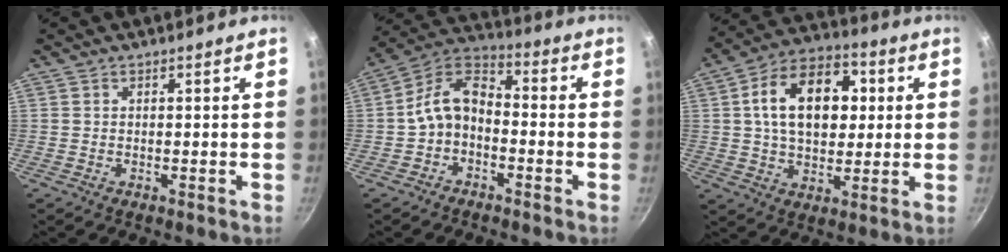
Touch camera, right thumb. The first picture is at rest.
{"total": 9.4, "force": [-2.5, 6.4, 6.4], "torque": [-0.103, 0.053, -0.062]}
{"total": 17.9, "force": [3.3, 11.8, 13.0], "torque": [-0.175, 0.018, 0.042]}